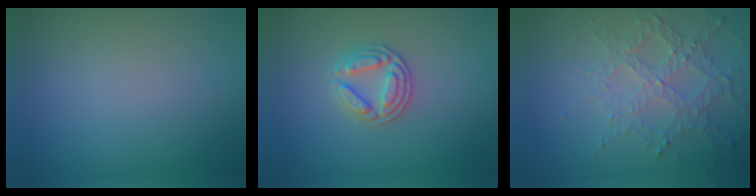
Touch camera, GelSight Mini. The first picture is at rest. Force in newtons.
{"total": 2.9, "press": 2.7, "slide": 0.9}
{"total": 4.6, "press": 3.2, "slide": 3.4}